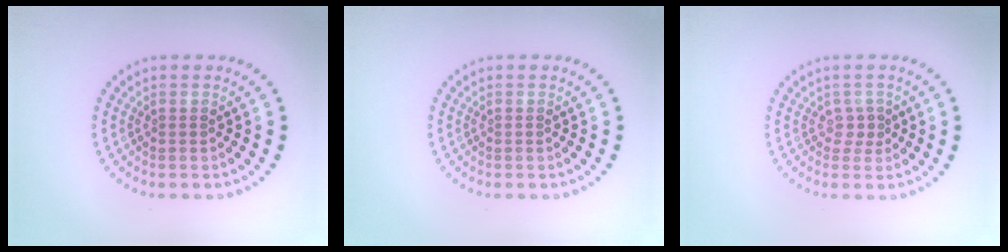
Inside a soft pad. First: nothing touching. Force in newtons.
{"total": 0.0}
{"total": 1.2, "press": 0.9, "slide": 0.7}